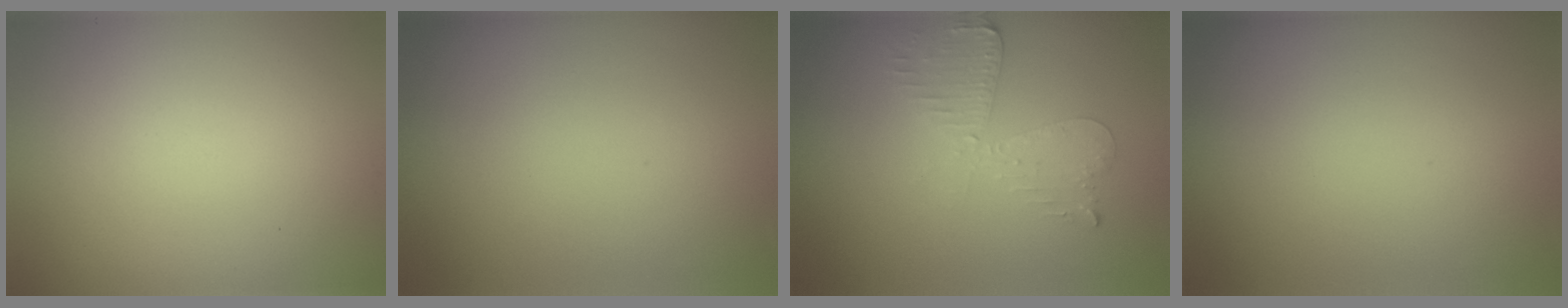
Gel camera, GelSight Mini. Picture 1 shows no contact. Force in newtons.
{"total": 0.0}
{"total": 2.7, "press": 2.4, "slide": 1.1}
{"total": 0.0}